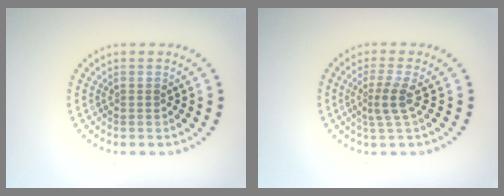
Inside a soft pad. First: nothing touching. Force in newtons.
{"total": 2.4, "press": 1.7, "slide": 1.7}